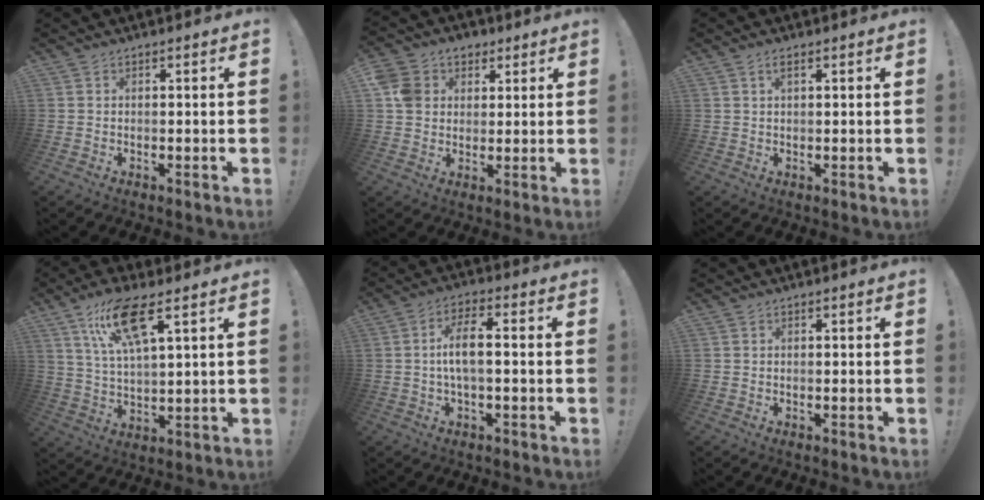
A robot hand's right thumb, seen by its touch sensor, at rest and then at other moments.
{"total": 9.0, "force": [2.5, 8.1, 3.1], "torque": [-0.037, 0.000, 0.052]}
{"total": 1.8, "force": [1.1, 0.6, 1.3], "torque": [-0.021, -0.002, 0.018]}
{"total": 13.5, "force": [7.8, 3.5, 10.5], "torque": [-0.196, -0.017, 0.134]}
{"total": 7.9, "force": [-0.2, 2.5, 7.5], "torque": [-0.135, 0.002, -0.009]}
{"total": 0.0}